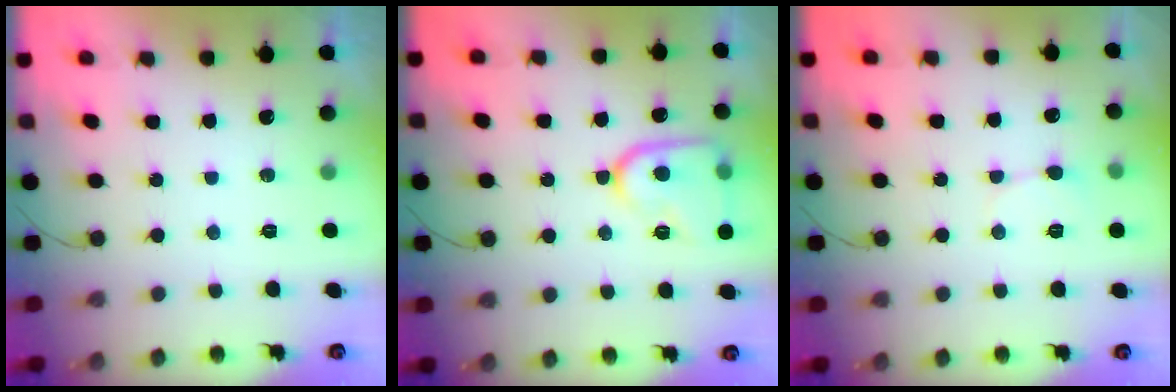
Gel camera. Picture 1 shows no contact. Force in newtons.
{"total": 14.2, "press": 14.1, "slide": 1.4}
{"total": 4.2, "press": 4.2, "slide": 0.5}